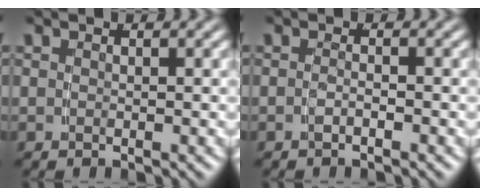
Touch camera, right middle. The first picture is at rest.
{"total": 1.2, "force": [-1.0, -0.5, 0.5], "torque": [-0.010, -0.002, -0.016]}